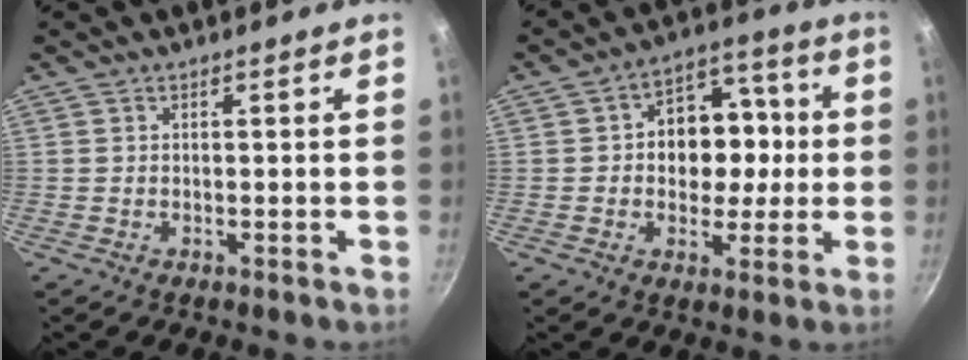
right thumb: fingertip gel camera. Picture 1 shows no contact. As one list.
[{"total": 12.6, "force": [0.2, 9.8, 7.9], "torque": [-0.056, 0.021, -0.006]}]